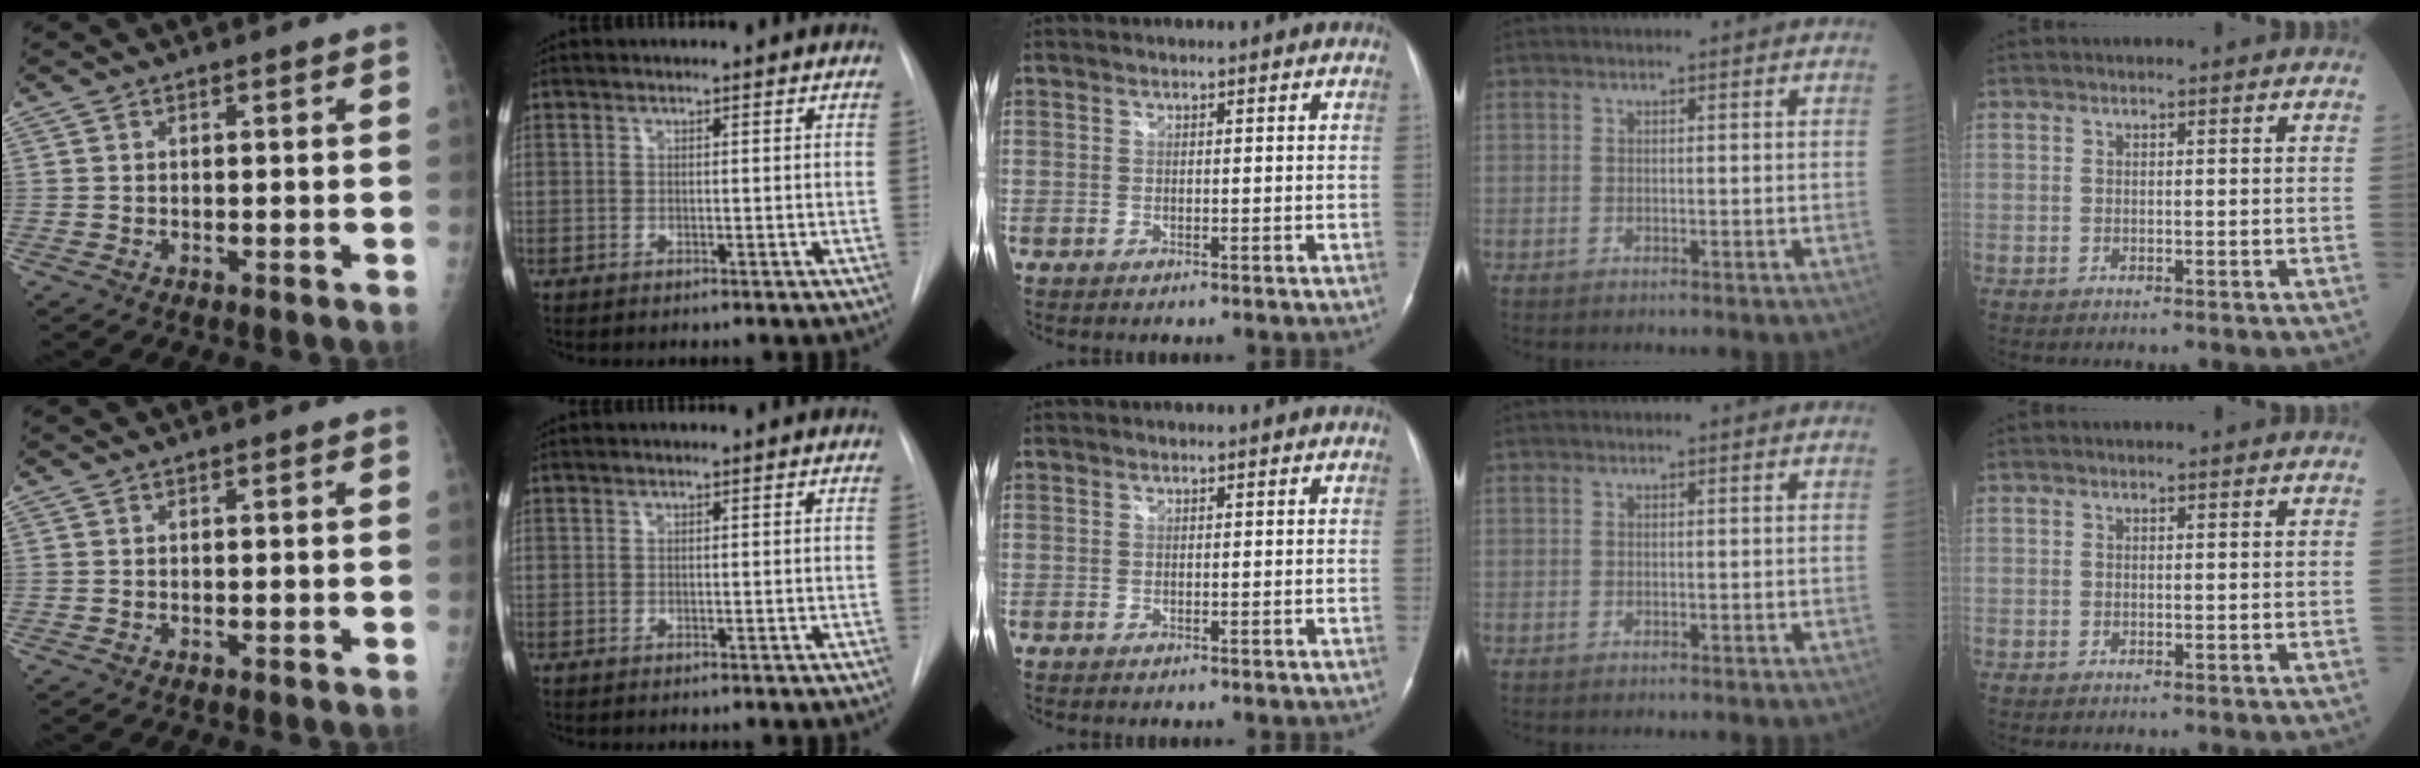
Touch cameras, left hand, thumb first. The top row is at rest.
{}